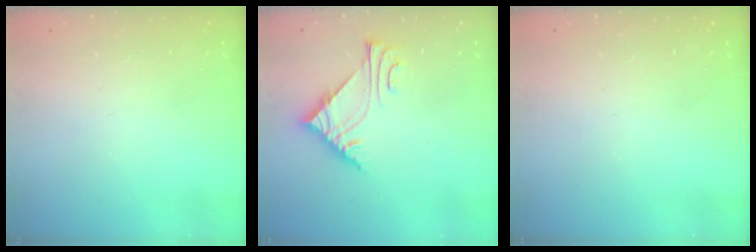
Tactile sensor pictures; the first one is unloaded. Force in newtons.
{"total": 7.0, "press": 7.0, "slide": 0.1}
{"total": 0.0}